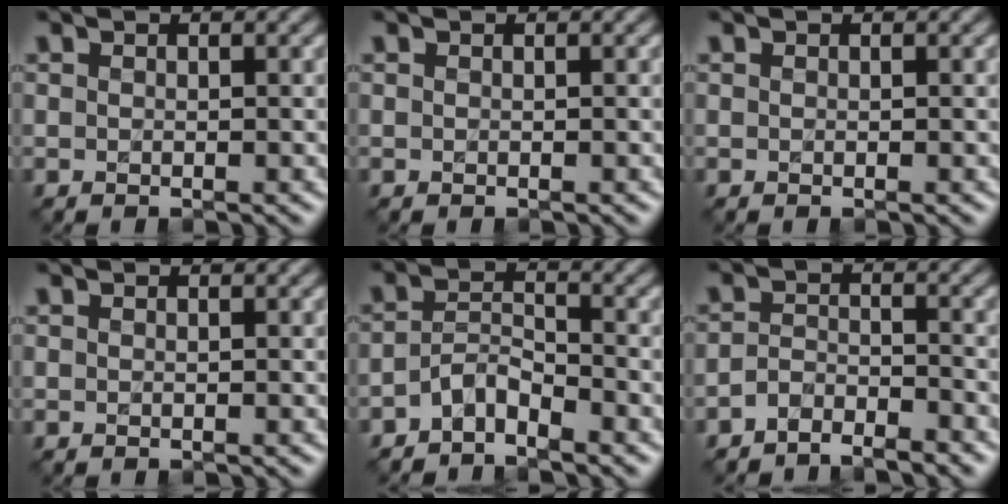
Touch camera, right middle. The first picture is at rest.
{"total": 0.0}
{"total": 0.0}
{"total": 0.0}
{"total": 2.5, "force": [-2.1, 0.8, 1.2], "torque": [-0.023, 0.009, -0.046]}
{"total": 2.6, "force": [-2.5, 0.7, 0.7], "torque": [-0.014, 0.002, -0.053]}